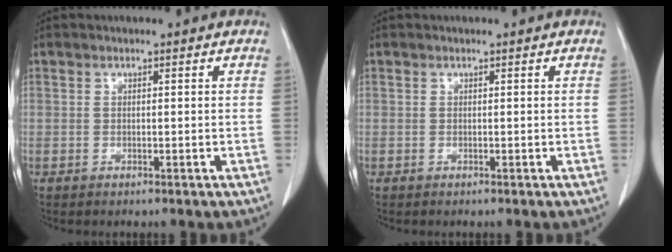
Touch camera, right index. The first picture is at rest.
{"total": 0.0}